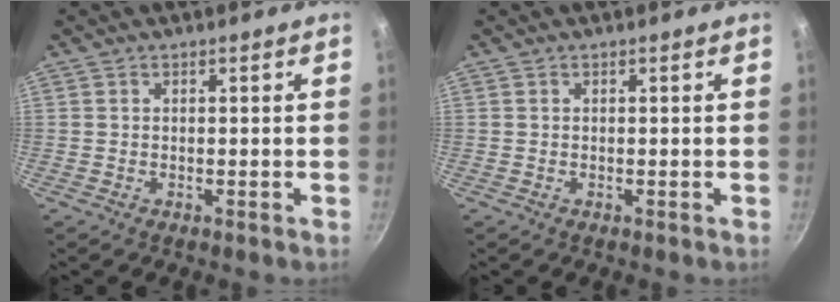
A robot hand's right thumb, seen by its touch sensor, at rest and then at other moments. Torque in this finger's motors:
{"motor_torque": [0.00, 0.00, 0.01, 0.01, 0.00]}